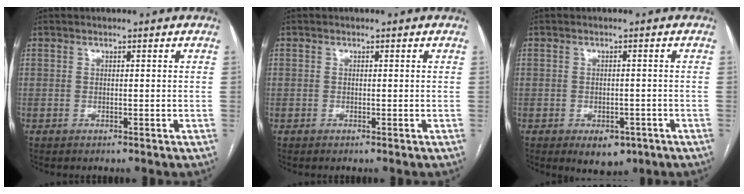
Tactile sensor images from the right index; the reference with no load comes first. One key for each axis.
{"total": 0.6, "fx": -0.1, "fy": 0.6, "fz": 0.0, "tx": 0.008, "ty": 0.004, "tz": -0.005}
{"total": 4.8, "fx": -2.7, "fy": 2.9, "fz": 2.6, "tx": -0.026, "ty": -0.001, "tz": -0.027}